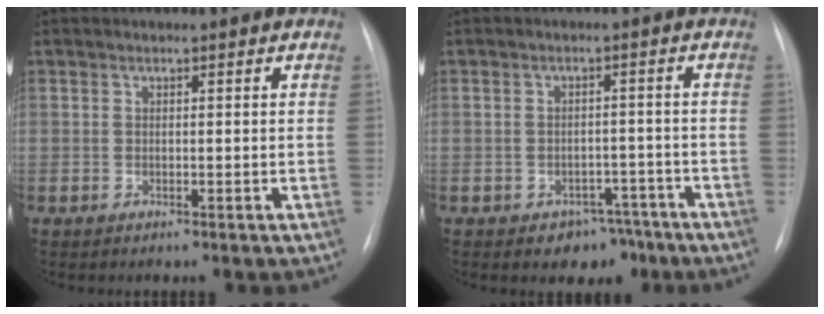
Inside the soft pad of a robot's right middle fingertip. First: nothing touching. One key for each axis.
{"total": 4.4, "fx": -3.1, "fy": 2.9, "fz": 1.2, "tx": -0.003, "ty": 0.016, "tz": -0.035}